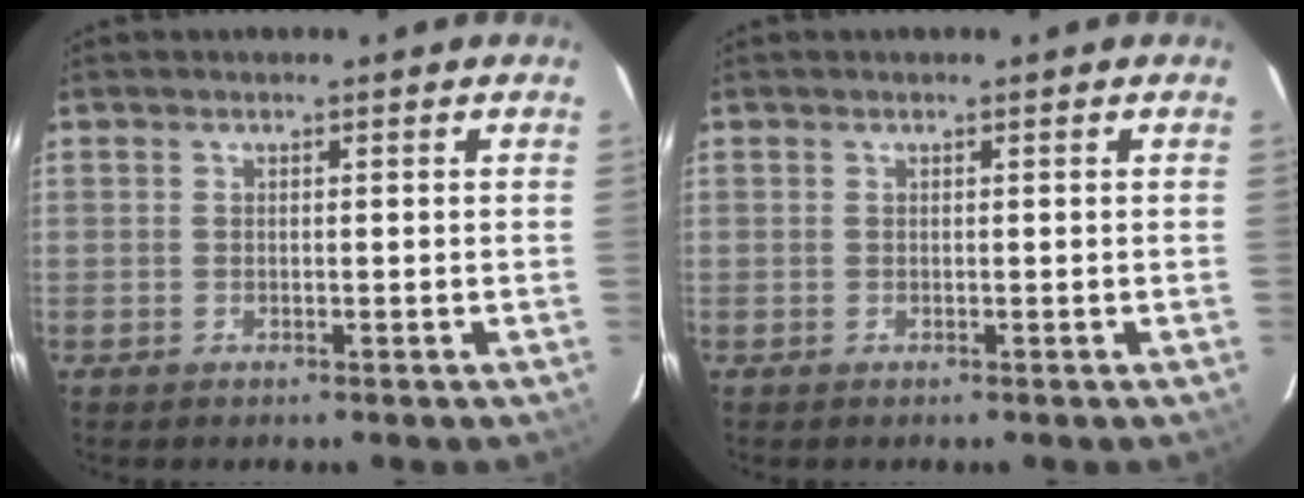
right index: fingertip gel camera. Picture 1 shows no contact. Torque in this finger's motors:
{"motor_torque": [0.00, 0.00, 0.00, 0.00]}